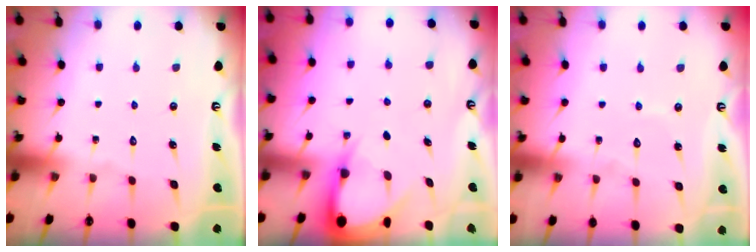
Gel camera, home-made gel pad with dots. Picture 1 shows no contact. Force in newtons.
{"total": 4.4, "press": 4.4, "slide": 0.5}
{"total": 3.9, "press": 3.8, "slide": 0.2}